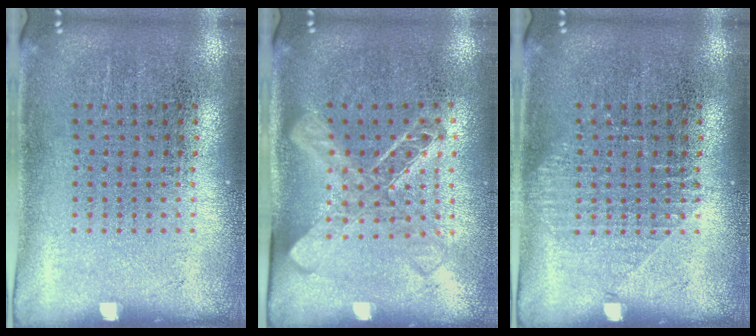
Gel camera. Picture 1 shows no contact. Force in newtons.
{"total": 1.6, "press": 1.5, "slide": 0.7}
{"total": 1.0, "press": 1.0, "slide": 0.2}